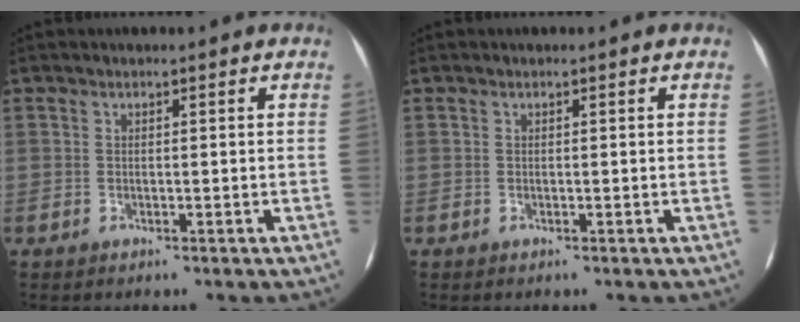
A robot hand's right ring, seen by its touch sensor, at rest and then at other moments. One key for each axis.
{"total": 0.0}